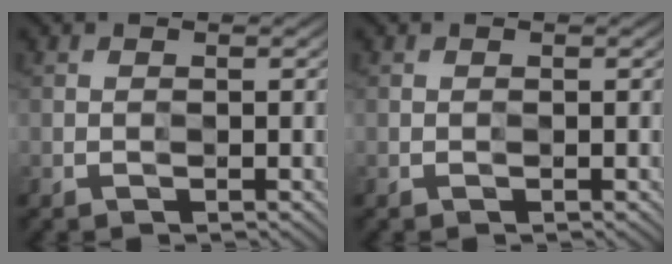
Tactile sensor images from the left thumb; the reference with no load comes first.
{"total": 0.0}